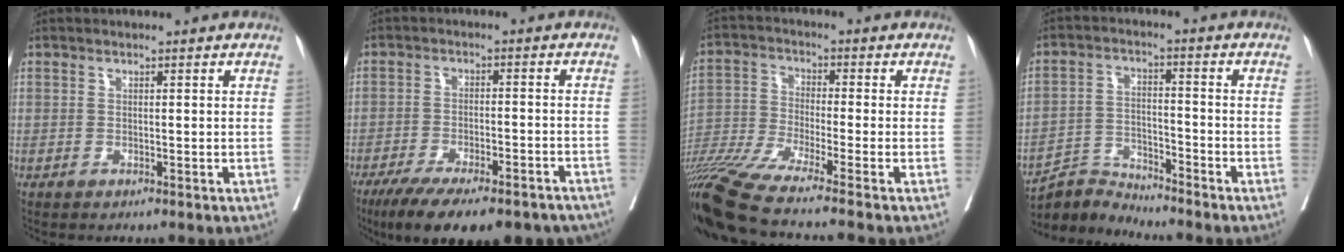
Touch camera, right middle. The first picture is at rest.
{"total": 20.5, "force": [-16.1, 5.6, 11.3], "torque": [-0.152, -0.013, -0.219]}
{"total": 16.7, "force": [-13.6, -1.8, 9.5], "torque": [-0.193, -0.035, -0.244]}
{"total": 6.2, "force": [-6.1, -0.7, -1.0], "torque": [0.009, 0.000, -0.114]}